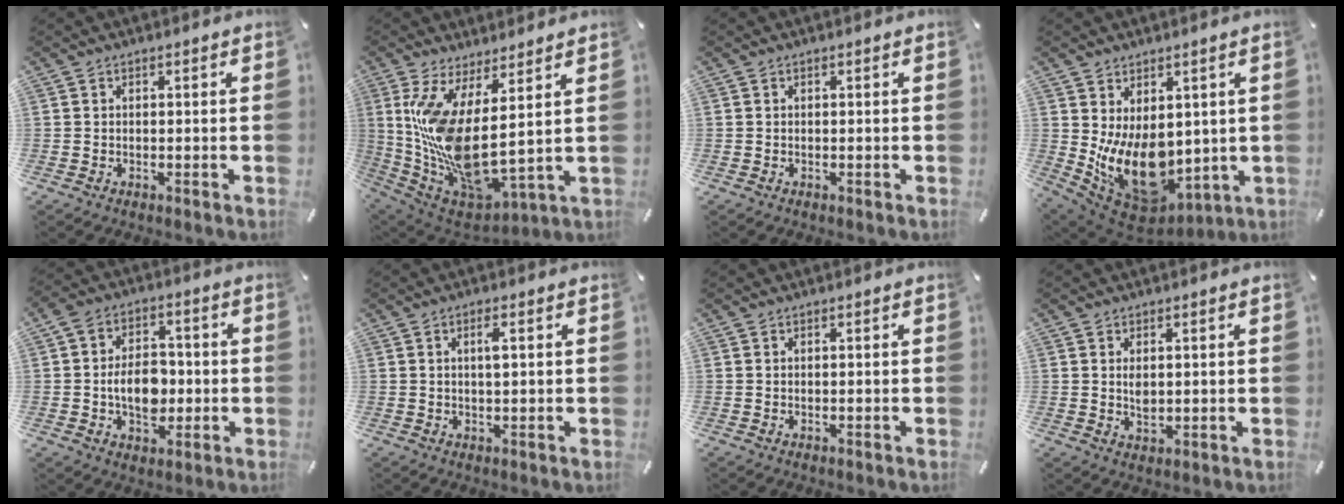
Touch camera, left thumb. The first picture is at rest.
{"total": 13.6, "force": [3.6, 4.6, 12.3], "torque": [-0.278, -0.068, 0.061]}
{"total": 0.0}
{"total": 14.2, "force": [-0.5, 10.4, 9.7], "torque": [-0.169, -0.031, 0.007]}
{"total": 10.1, "force": [-1.2, 7.4, 6.7], "torque": [-0.117, 0.008, -0.020]}
{"total": 2.7, "force": [0.6, 0.8, 2.5], "torque": [-0.043, 0.001, 0.006]}
{"total": 0.0}
{"total": 3.0, "force": [0.7, 1.5, 2.5], "torque": [-0.046, -0.006, 0.005]}